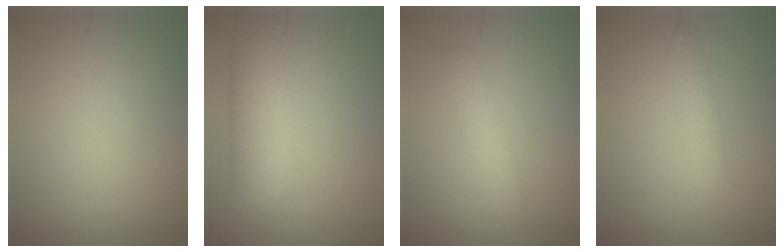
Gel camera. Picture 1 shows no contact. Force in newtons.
{"total": 4.2, "press": 4.2, "slide": 0.2}
{"total": 2.2, "press": 2.2, "slide": 0.1}
{"total": 1.7, "press": 1.7, "slide": 0.1}